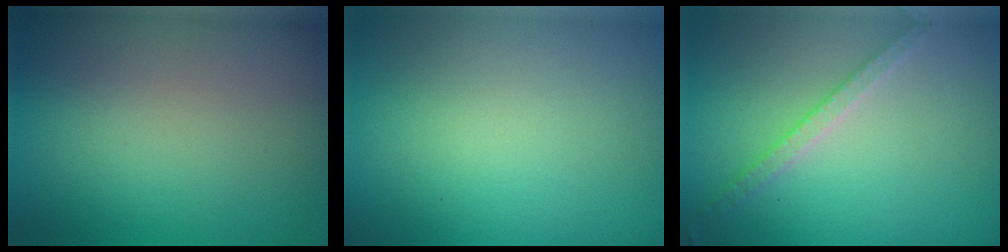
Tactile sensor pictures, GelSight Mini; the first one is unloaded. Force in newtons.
{"total": 0.0}
{"total": 2.1, "press": 2.0, "slide": 0.6}